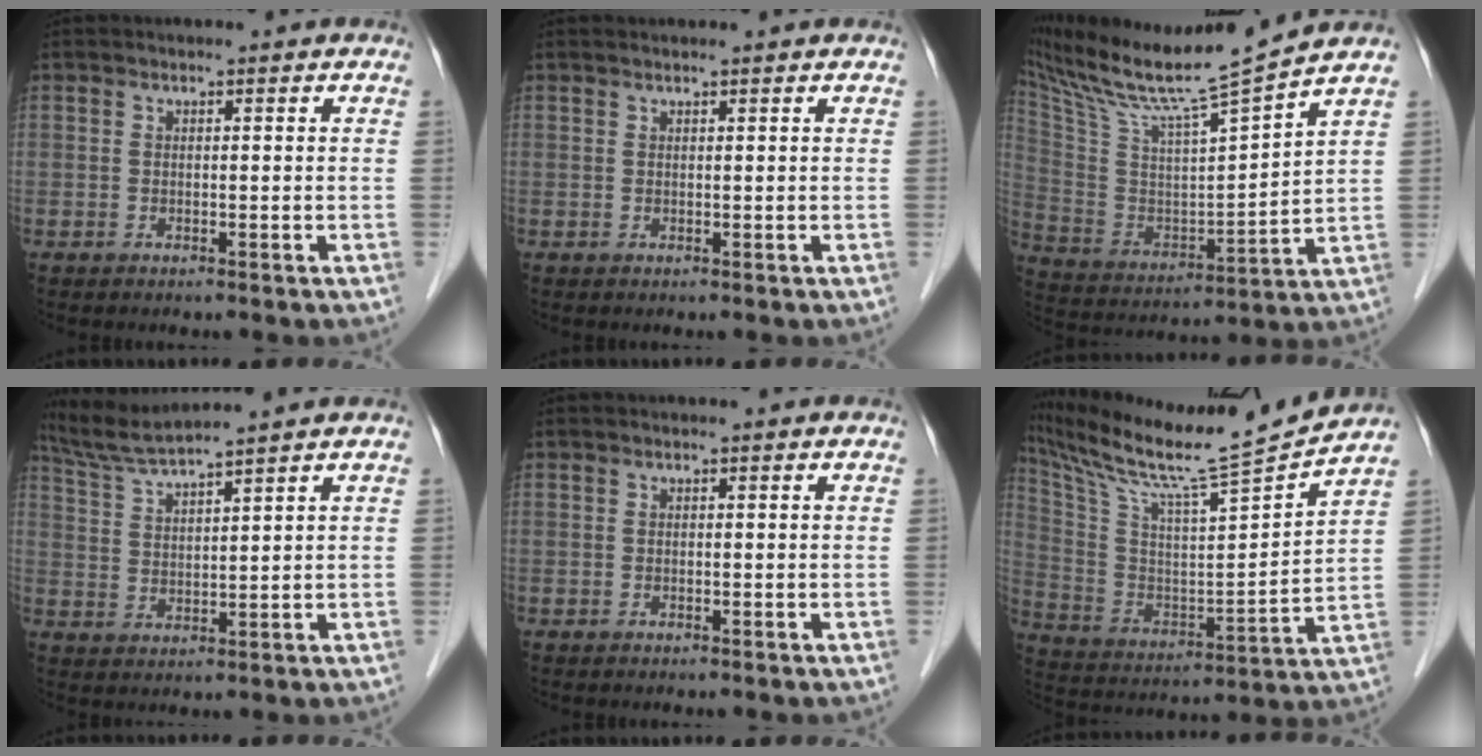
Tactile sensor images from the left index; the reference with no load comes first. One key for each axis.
{"total": 1.1, "fx": 1.0, "fy": -0.2, "fz": 0.4, "tx": -0.006, "ty": 0.010, "tz": 0.019}
{"total": 17.4, "fx": 15.2, "fy": -1.7, "fz": 8.3, "tx": -0.162, "ty": -0.019, "tz": 0.270}
{"total": 7.4, "fx": 6.6, "fy": -1.6, "fz": 2.8, "tx": -0.062, "ty": 0.011, "tz": 0.130}
{"total": 0.0}
{"total": 19.1, "fx": 17.3, "fy": -2.0, "fz": 7.8, "tx": -0.157, "ty": -0.040, "tz": 0.289}